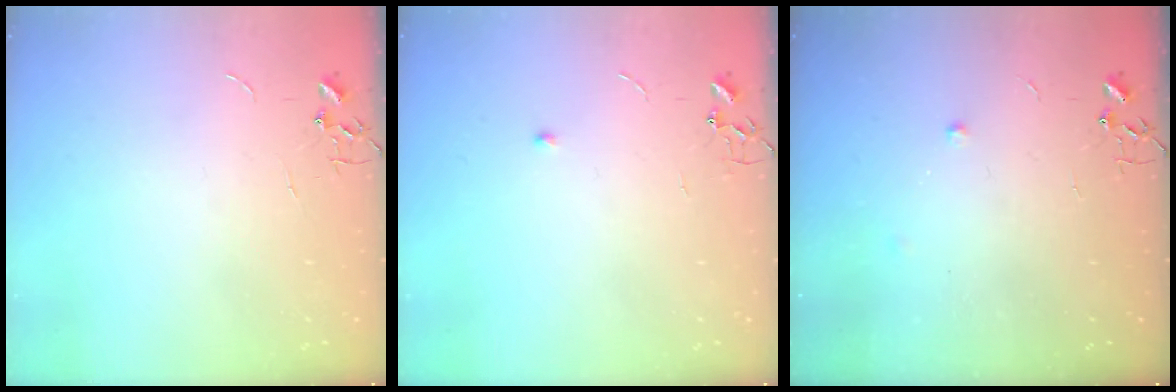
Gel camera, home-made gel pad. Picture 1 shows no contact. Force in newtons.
{"total": 4.7, "press": 4.7, "slide": 0.6}
{"total": 4.6, "press": 4.4, "slide": 1.1}